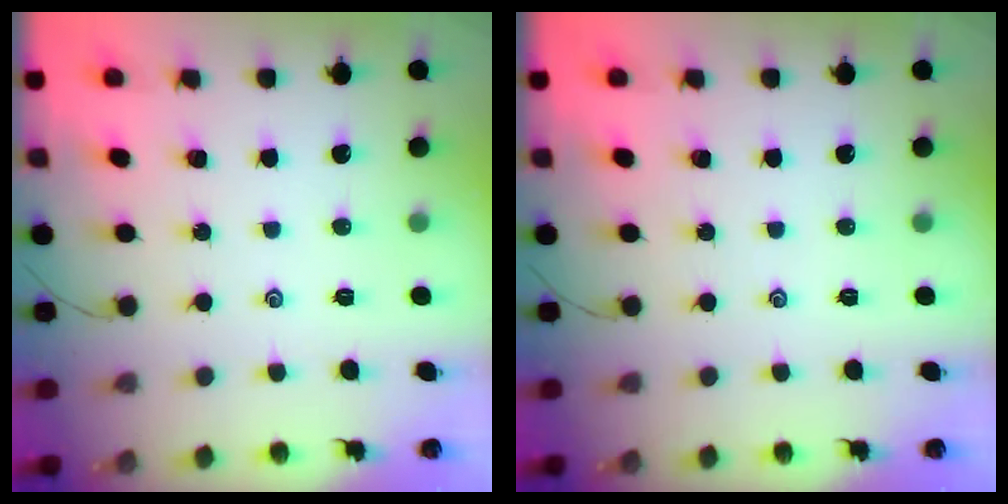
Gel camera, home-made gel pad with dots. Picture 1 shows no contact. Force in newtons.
{"total": 0.0}